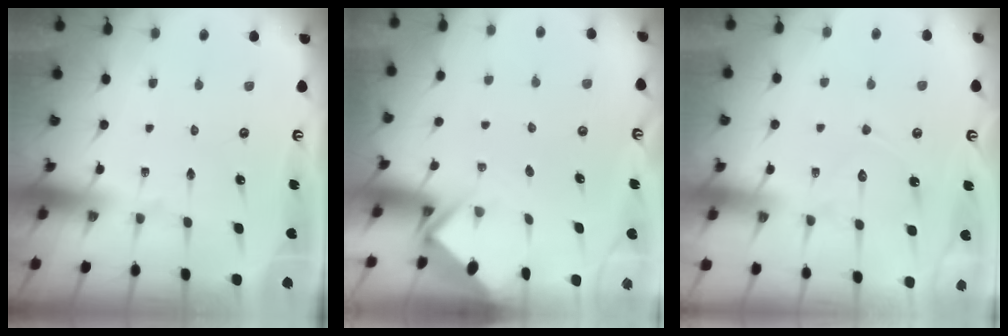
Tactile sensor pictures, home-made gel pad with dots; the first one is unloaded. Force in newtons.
{"total": 2.6, "press": 2.6, "slide": 0.2}
{"total": 9.8, "press": 9.7, "slide": 0.8}